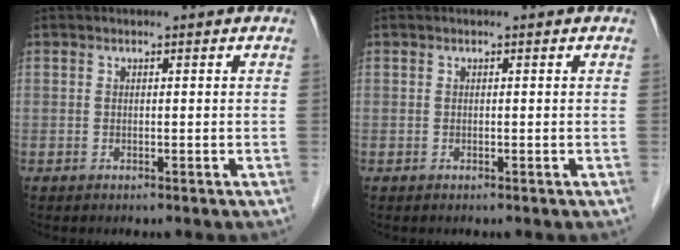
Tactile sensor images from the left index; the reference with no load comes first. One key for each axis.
{"total": 0.0}